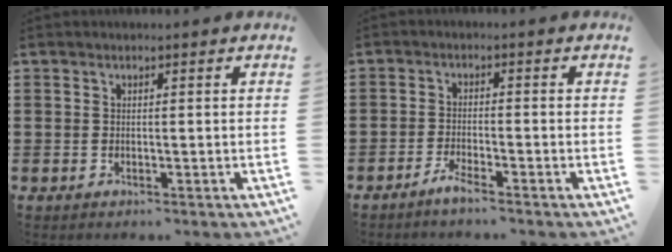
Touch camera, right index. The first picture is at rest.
{"total": 2.2, "force": [-2.0, -0.3, 1.0], "torque": [-0.025, -0.003, -0.037]}